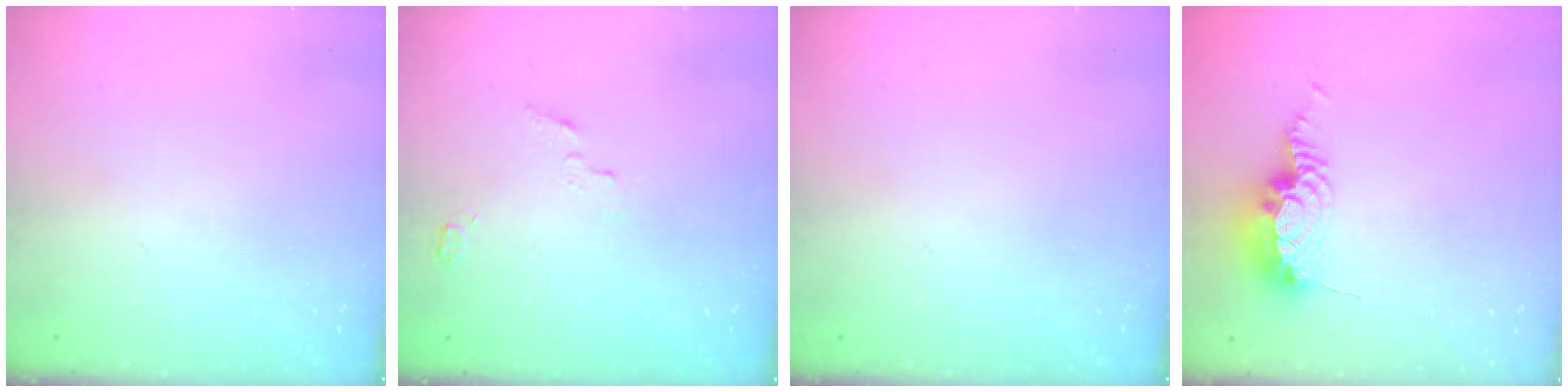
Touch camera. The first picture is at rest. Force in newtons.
{"total": 4.0, "press": 4.0, "slide": 0.5}
{"total": 0.0}
{"total": 9.1, "press": 9.0, "slide": 1.0}